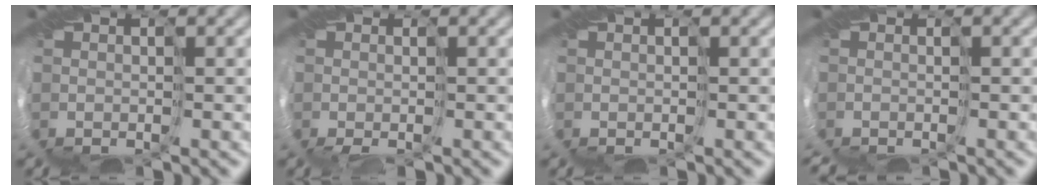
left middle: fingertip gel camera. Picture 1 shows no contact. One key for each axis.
{"total": 2.4, "fx": -2.2, "fy": -0.6, "fz": -0.7, "tx": -0.007, "ty": -0.025, "tz": -0.017}
{"total": 0.0}
{"total": 3.2, "fx": -2.4, "fy": -1.5, "fz": -1.5, "tx": 0.015, "ty": -0.018, "tz": -0.022}